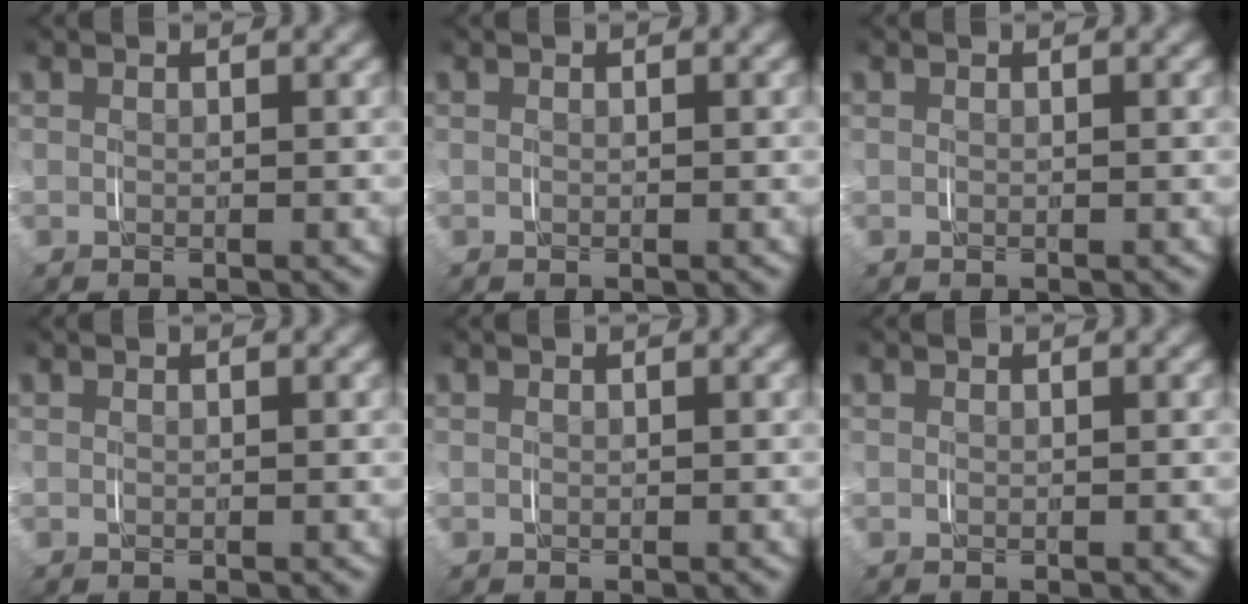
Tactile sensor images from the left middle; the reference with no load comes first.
{"total": 0.0}
{"total": 0.0}
{"total": 0.0}
{"total": 0.0}
{"total": 0.0}